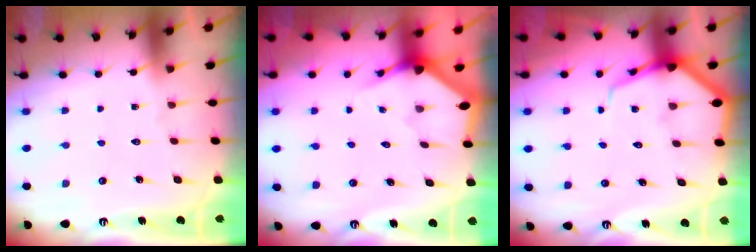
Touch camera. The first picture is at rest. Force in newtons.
{"total": 3.1, "press": 3.1, "slide": 0.2}
{"total": 6.9, "press": 6.8, "slide": 0.7}